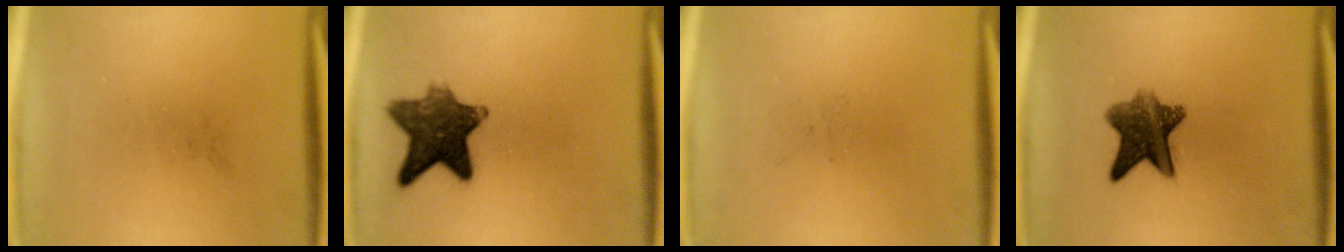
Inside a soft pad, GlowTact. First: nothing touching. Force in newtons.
{"total": 10.4}
{"total": 0.0}
{"total": 8.4}